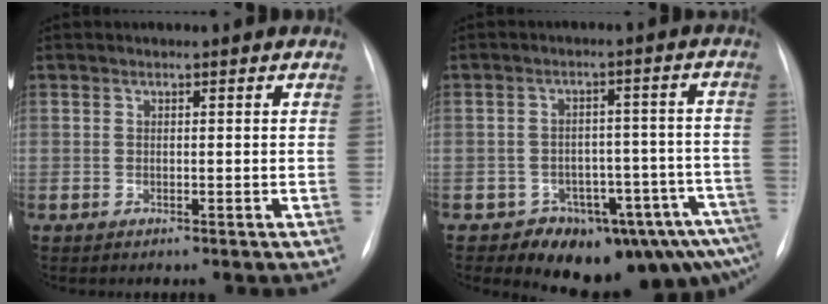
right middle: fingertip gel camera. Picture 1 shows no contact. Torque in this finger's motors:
{"motor_torque": [1.08, -1.06, 0.21, 0.09]}